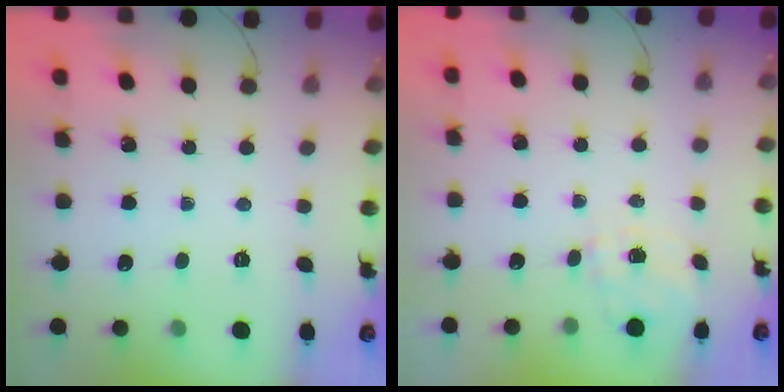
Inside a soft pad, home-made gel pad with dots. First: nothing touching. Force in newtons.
{"total": 5.5, "press": 5.3, "slide": 1.3}